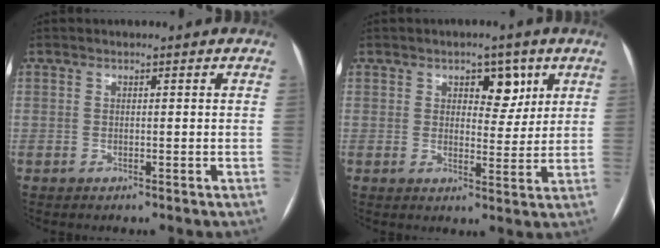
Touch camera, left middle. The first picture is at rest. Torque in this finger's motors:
{"motor_torque": [0.40, -0.31, 0.04, 0.05]}